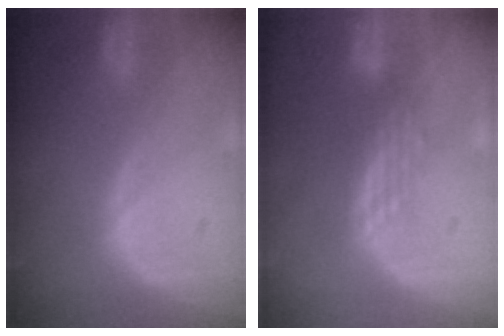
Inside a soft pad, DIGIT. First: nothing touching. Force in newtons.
{"total": 3.0, "press": 2.5, "slide": 1.7}